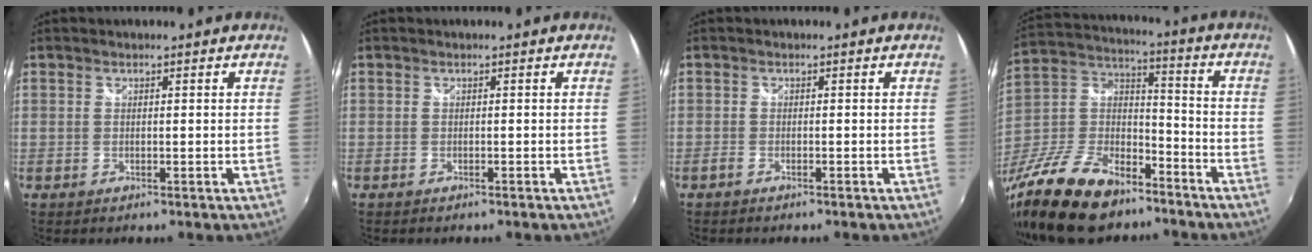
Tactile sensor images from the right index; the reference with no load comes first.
{"total": 0.7, "force": [-0.6, 0.2, 0.2], "torque": [-0.006, -0.002, -0.011]}
{"total": 1.3, "force": [-1.2, 0.3, 0.5], "torque": [-0.021, -0.001, -0.026]}
{"total": 24.1, "force": [-16.5, 11.2, 13.5], "torque": [-0.304, -0.007, -0.282]}